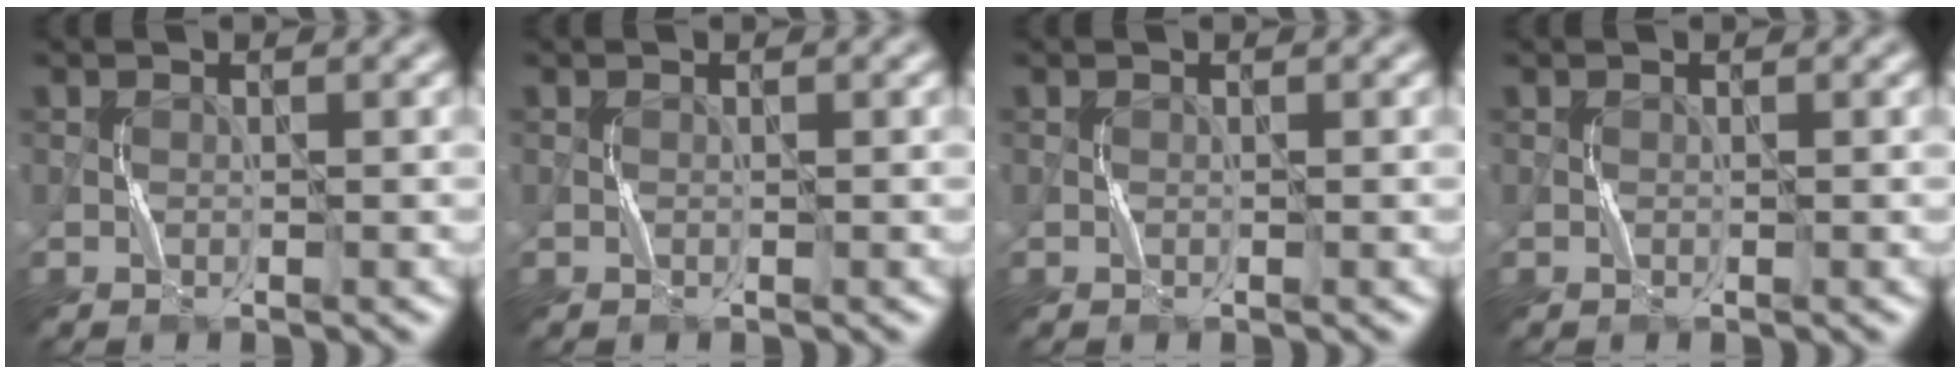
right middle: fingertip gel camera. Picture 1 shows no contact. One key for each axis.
{"total": 0.0}
{"total": 0.0}
{"total": 0.0}